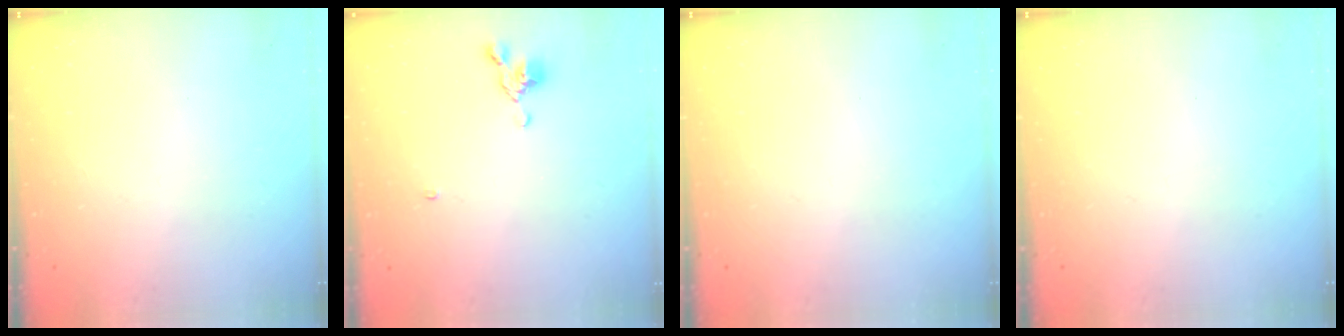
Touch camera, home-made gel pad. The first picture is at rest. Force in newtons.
{"total": 4.6, "press": 4.5, "slide": 0.6}
{"total": 0.0}
{"total": 0.0}